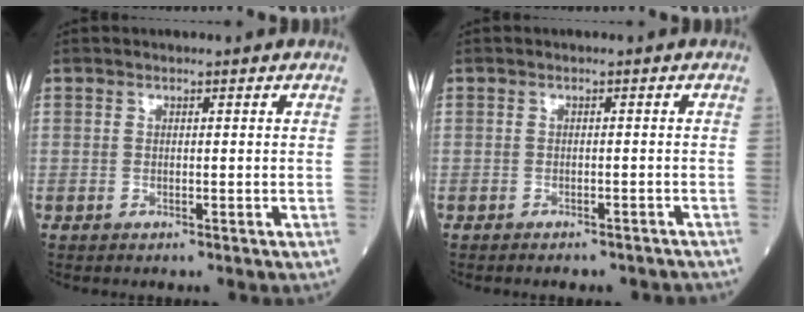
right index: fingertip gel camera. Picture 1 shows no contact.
{"total": 5.3, "force": [-4.8, 1.5, 1.7], "torque": [-0.016, -0.005, -0.053]}